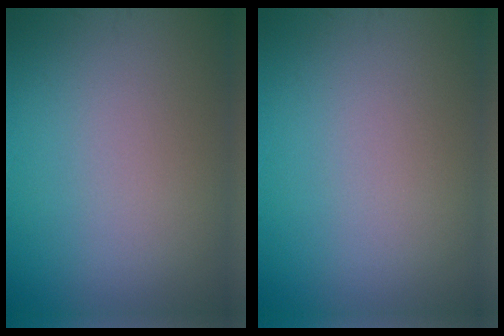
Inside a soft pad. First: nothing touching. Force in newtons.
{"total": 0.0}